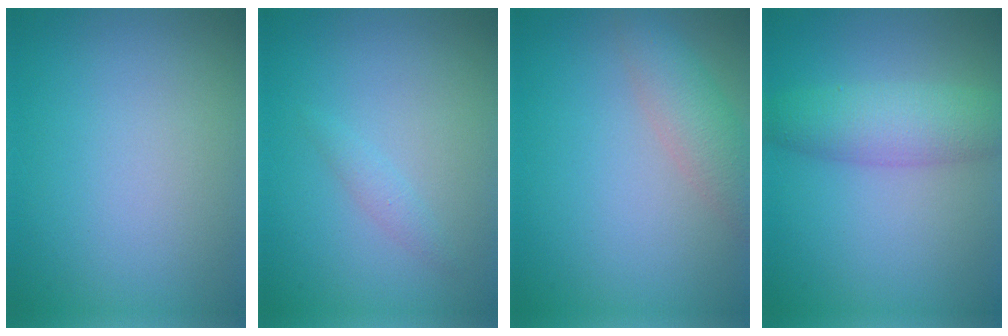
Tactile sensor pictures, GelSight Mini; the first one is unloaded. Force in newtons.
{"total": 0.9, "press": 0.9, "slide": 0.0}
{"total": 3.3, "press": 3.3, "slide": 0.1}
{"total": 4.5, "press": 4.5, "slide": 0.0}